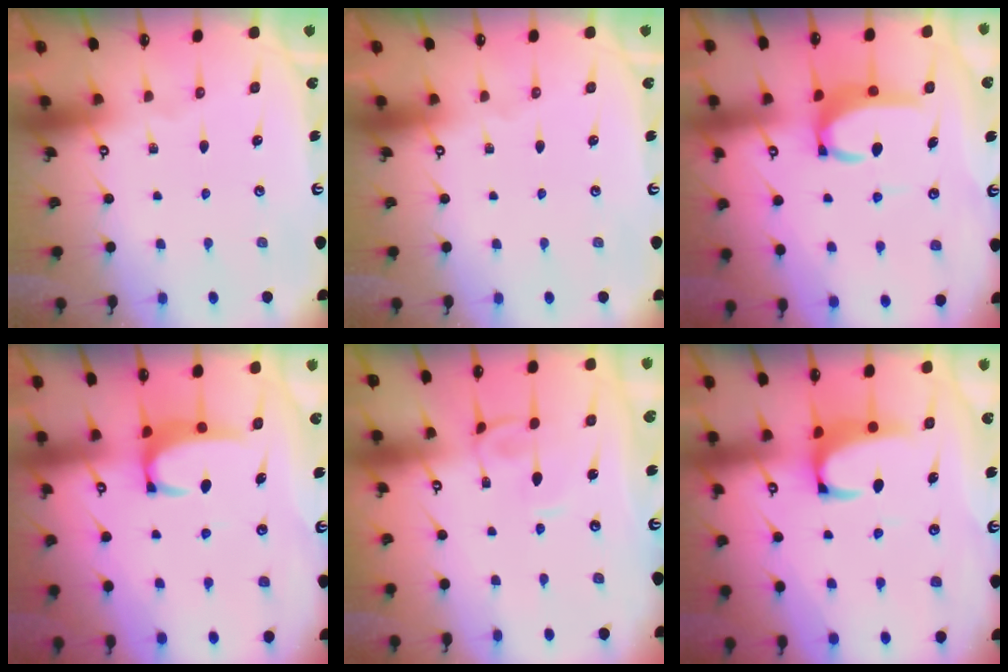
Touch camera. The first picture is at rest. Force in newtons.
{"total": 0.0}
{"total": 6.1, "press": 6.0, "slide": 0.6}
{"total": 2.6, "press": 2.6, "slide": 0.3}
{"total": 2.9, "press": 2.9, "slide": 0.1}
{"total": 2.1, "press": 1.9, "slide": 0.9}